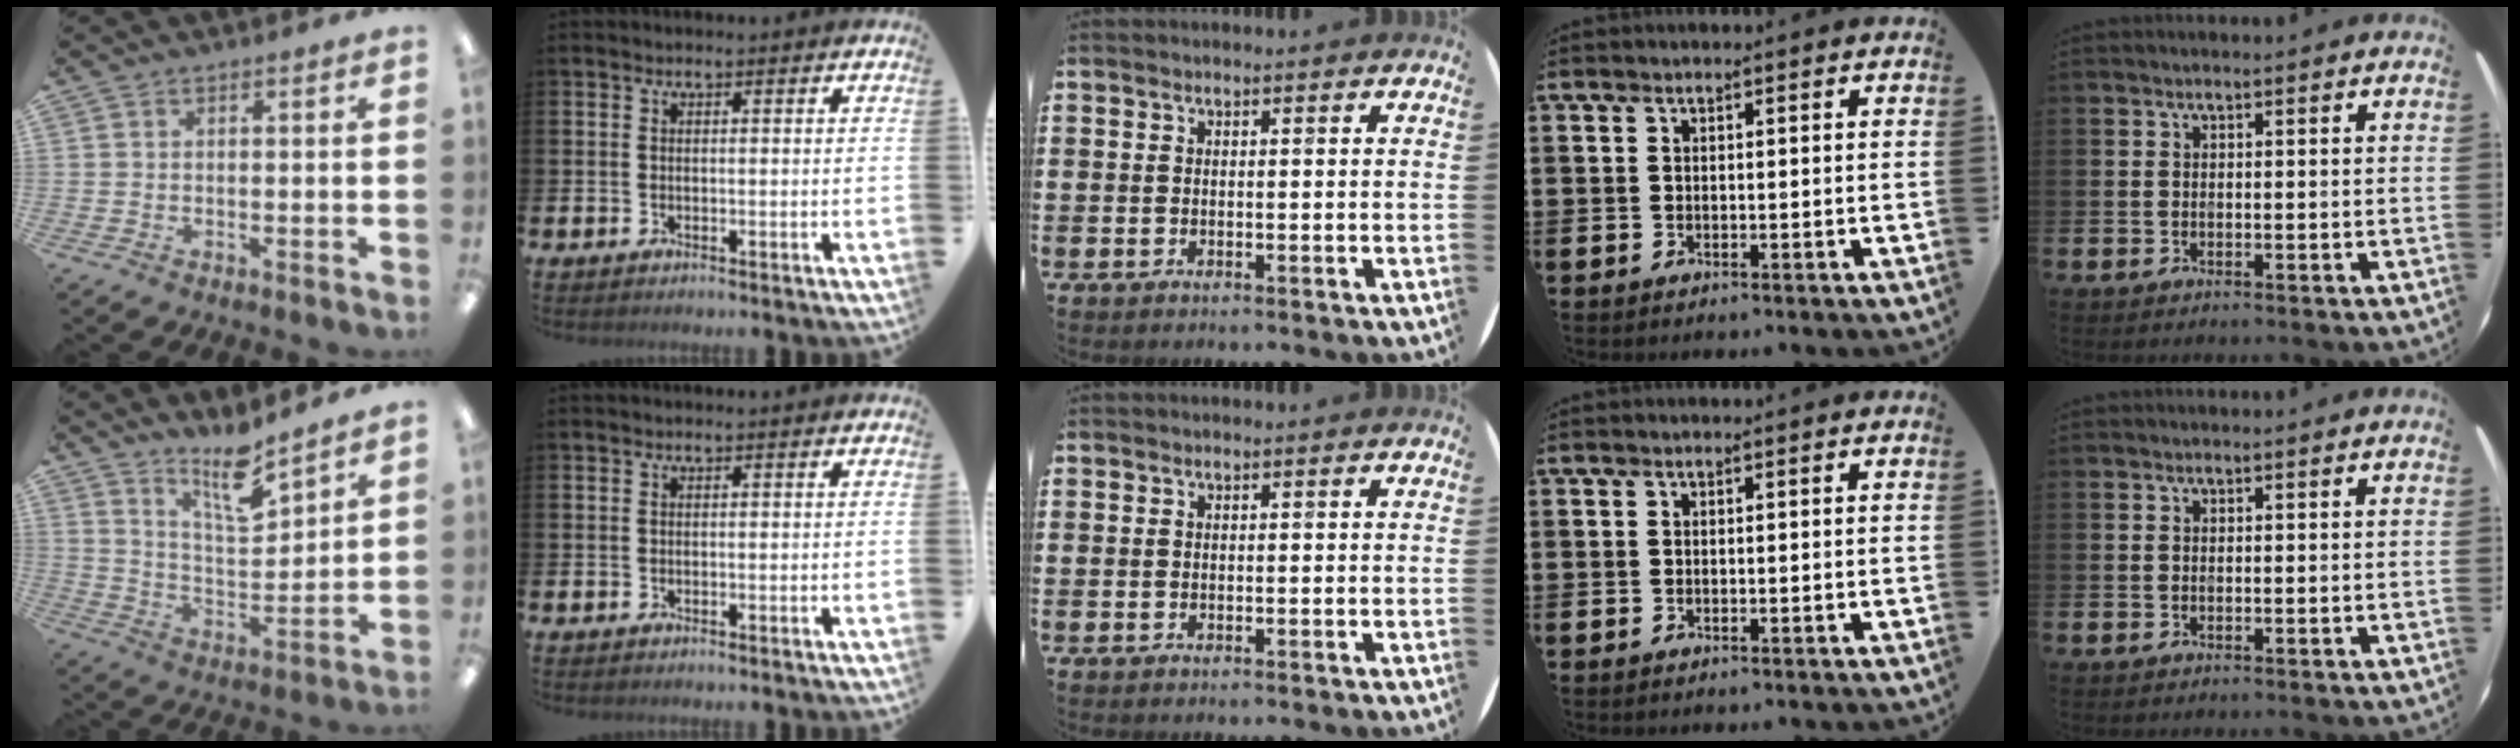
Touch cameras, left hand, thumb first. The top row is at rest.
{"thumb": {"total": 11.8, "force": [9.5, 3.1, 6.3], "torque": [-0.099, -0.064, 0.164]}}